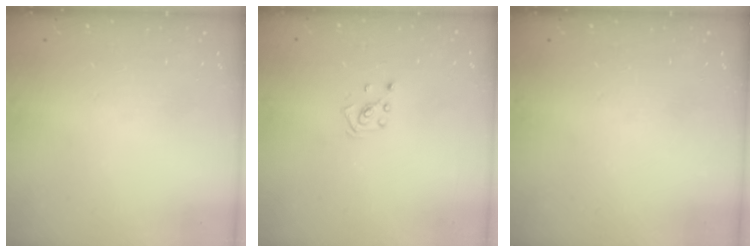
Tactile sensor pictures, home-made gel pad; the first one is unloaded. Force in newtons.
{"total": 2.2, "press": 2.2, "slide": 0.6}
{"total": 0.0}